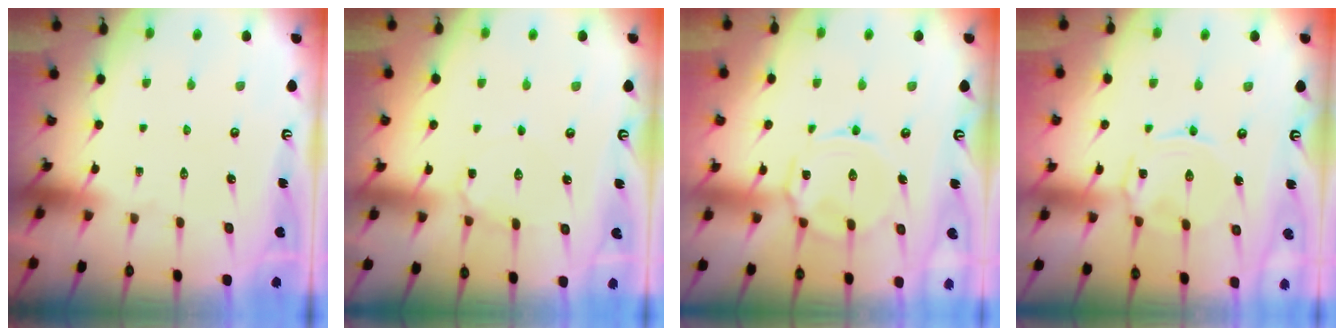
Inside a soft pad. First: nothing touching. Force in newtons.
{"total": 5.7, "press": 5.7, "slide": 0.6}
{"total": 7.1, "press": 7.1, "slide": 0.6}
{"total": 1.7, "press": 1.7, "slide": 0.5}